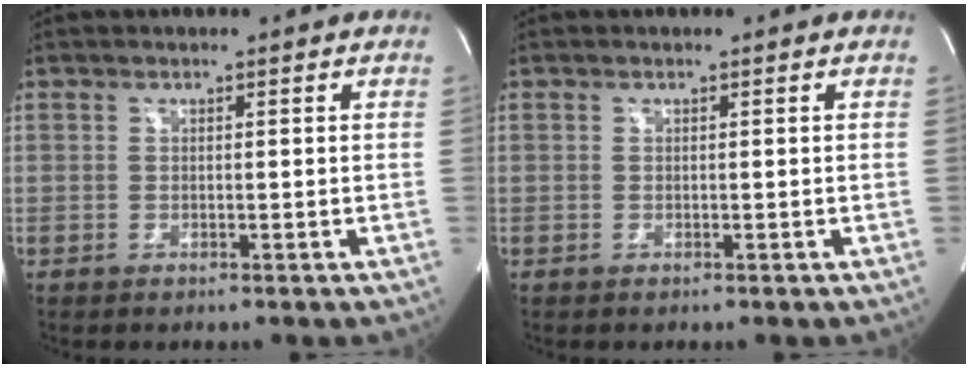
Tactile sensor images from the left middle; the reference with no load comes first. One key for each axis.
{"total": 0.0}